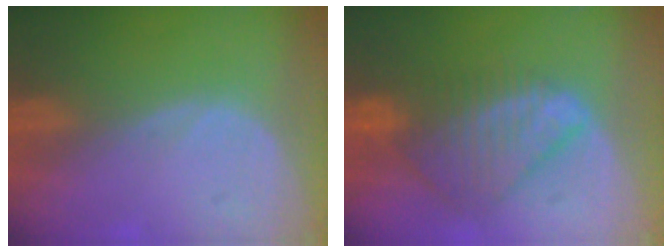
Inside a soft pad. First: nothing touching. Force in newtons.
{"total": 8.9, "press": 7.6, "slide": 4.5}